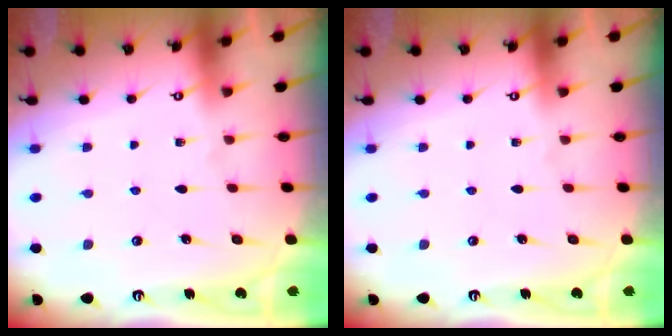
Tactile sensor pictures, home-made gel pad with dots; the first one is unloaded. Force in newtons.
{"total": 0.0}